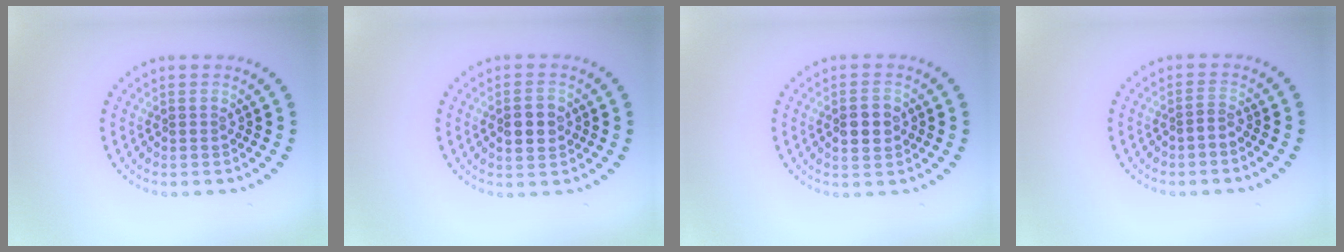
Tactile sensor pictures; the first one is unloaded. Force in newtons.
{"total": 2.9, "press": 2.9, "slide": 0.0}
{"total": 2.8, "press": 2.8, "slide": 0.1}
{"total": 0.7, "press": 0.4, "slide": 0.6}